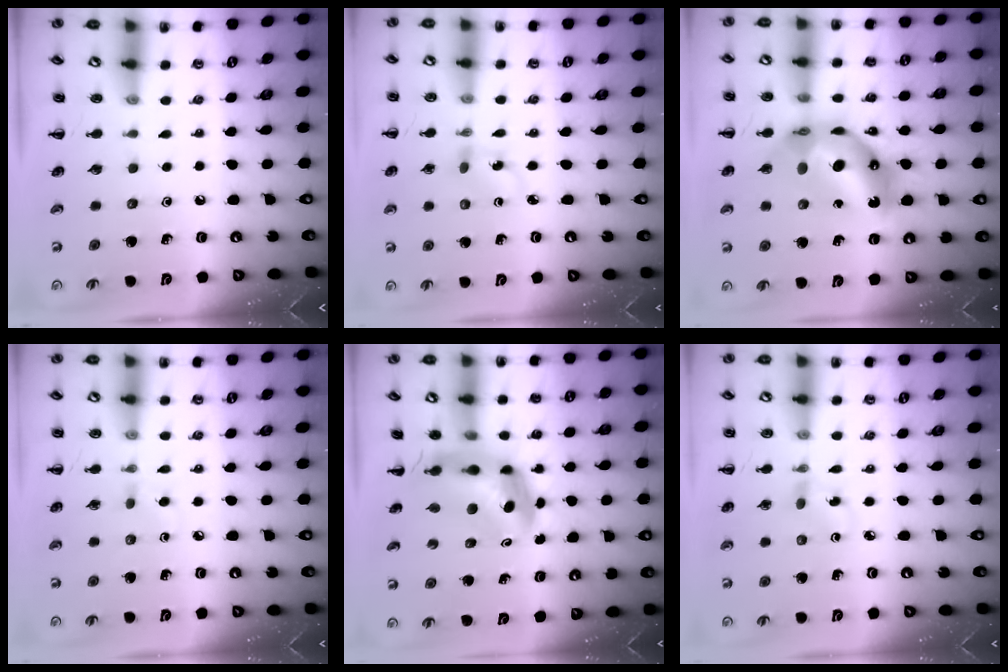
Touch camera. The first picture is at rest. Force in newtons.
{"total": 2.2, "press": 2.0, "slide": 1.0}
{"total": 14.5, "press": 13.7, "slide": 4.5}
{"total": 2.1, "press": 1.8, "slide": 1.0}
{"total": 6.0, "press": 5.7, "slide": 1.8}
{"total": 1.9, "press": 1.7, "slide": 0.7}